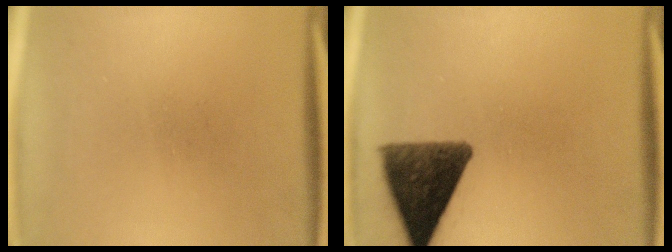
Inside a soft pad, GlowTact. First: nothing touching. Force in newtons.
{"total": 11.3}